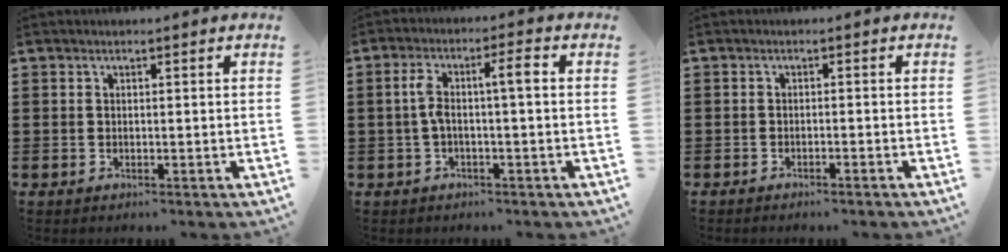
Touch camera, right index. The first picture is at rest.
{"total": 5.3, "force": [-0.1, 1.1, 5.1], "torque": [-0.103, 0.008, -0.010]}
{"total": 1.1, "force": [-1.1, -0.2, 0.2], "torque": [-0.006, -0.002, -0.022]}